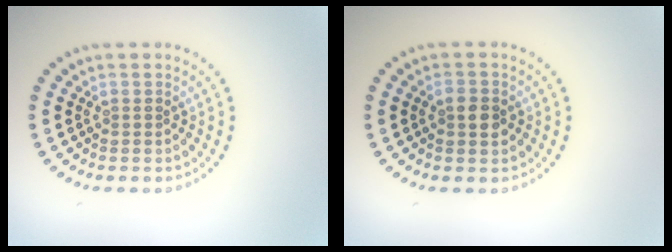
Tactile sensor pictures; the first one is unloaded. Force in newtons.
{"total": 2.4, "press": 2.4, "slide": 0.1}